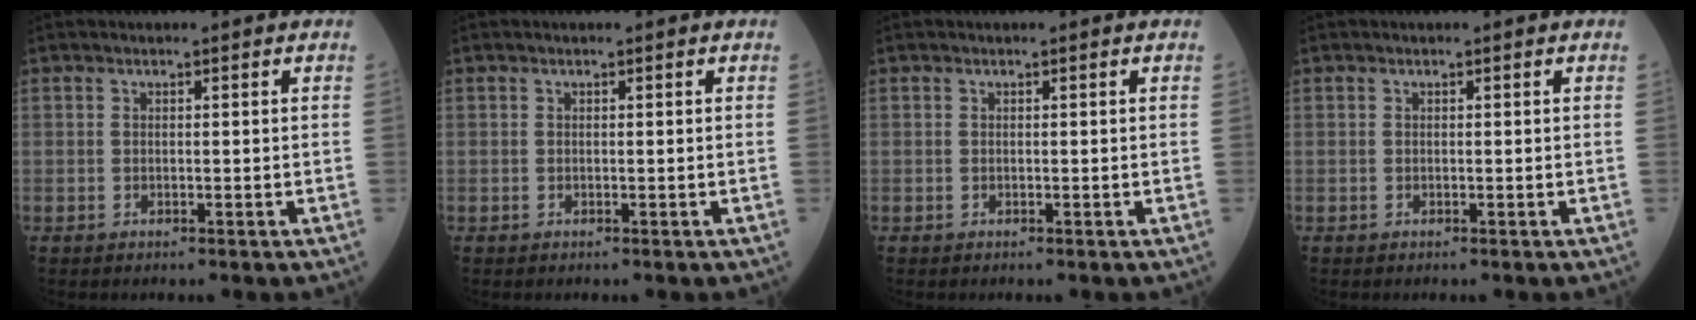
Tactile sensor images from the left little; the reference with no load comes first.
{"total": 0.0}
{"total": 0.0}
{"total": 0.0}